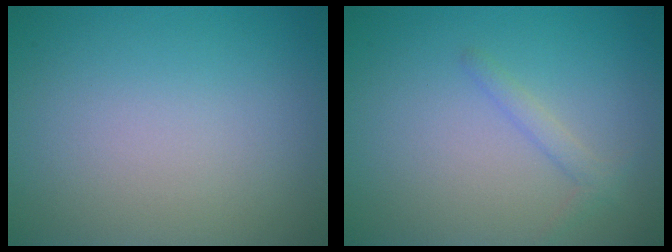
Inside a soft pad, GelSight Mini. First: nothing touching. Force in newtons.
{"total": 1.3, "press": 1.3, "slide": 0.1}